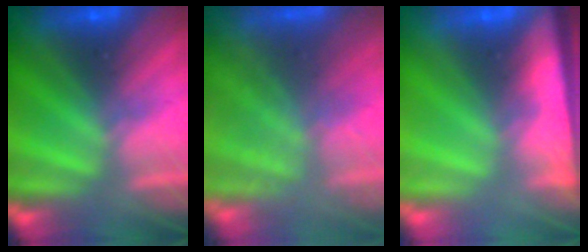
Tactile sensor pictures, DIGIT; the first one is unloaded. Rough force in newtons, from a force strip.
{"total": 9.5}
{"total": 8.2}